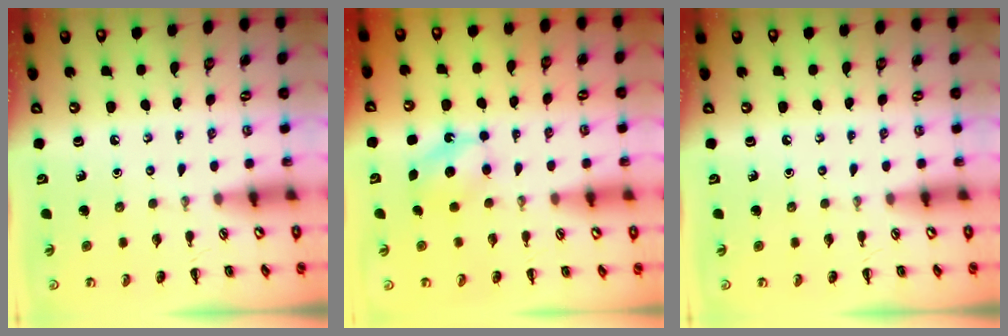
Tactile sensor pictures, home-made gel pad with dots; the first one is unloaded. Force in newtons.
{"total": 7.0, "press": 6.8, "slide": 1.6}
{"total": 0.0}